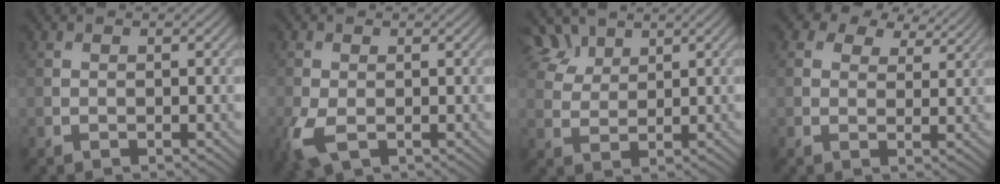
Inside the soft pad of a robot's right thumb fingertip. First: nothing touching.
{"total": 4.2, "force": [-1.5, 2.4, 3.2], "torque": [-0.090, -0.023, -0.025]}
{"total": 5.1, "force": [3.7, 2.6, 2.2], "torque": [-0.058, 0.005, 0.080]}
{"total": 7.9, "force": [5.5, 4.3, 3.8], "torque": [-0.066, 0.000, 0.074]}